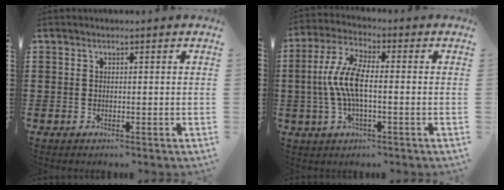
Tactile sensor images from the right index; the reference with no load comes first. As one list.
[{"total": 7.9, "force": [-0.9, 2.4, 7.4], "torque": [-0.174, -0.009, -0.026]}]